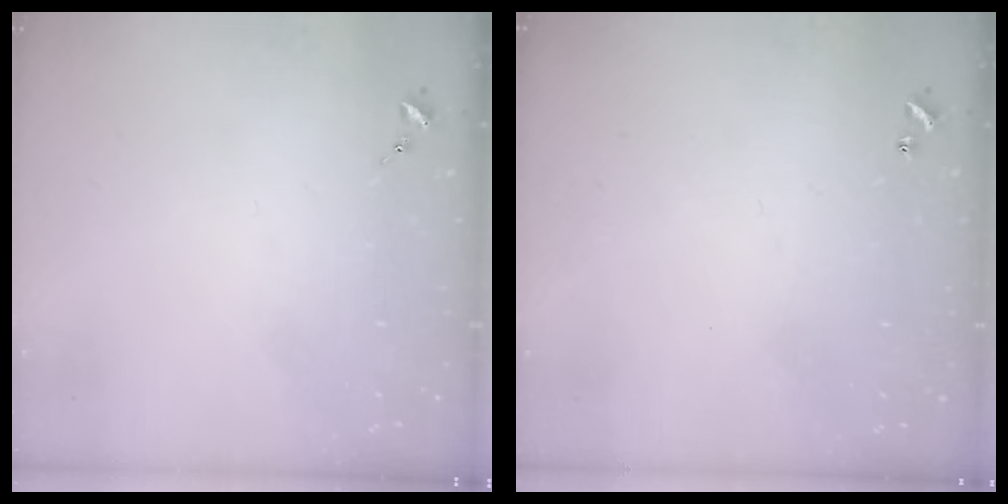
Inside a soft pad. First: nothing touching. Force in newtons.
{"total": 1.0, "press": 1.0, "slide": 0.2}